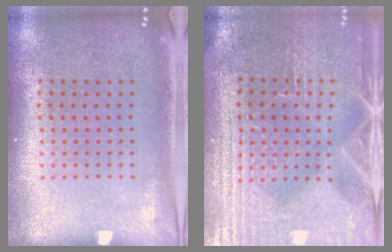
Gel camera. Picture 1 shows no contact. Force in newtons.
{"total": 4.1, "press": 3.8, "slide": 1.6}